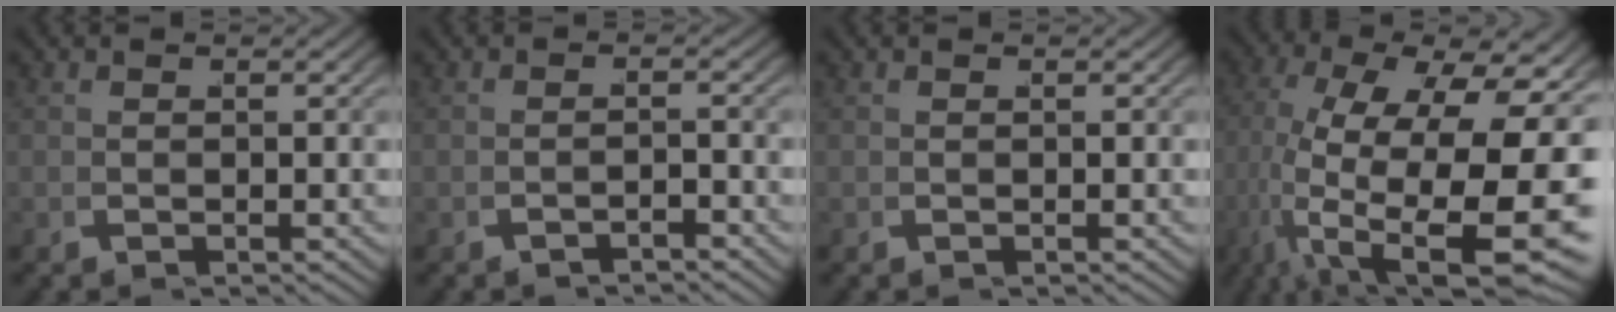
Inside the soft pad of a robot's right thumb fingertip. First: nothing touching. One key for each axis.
{"total": 1.4, "fx": -1.4, "fy": 0.0, "fz": 0.0, "tx": 0.001, "ty": 0.004, "tz": -0.024}
{"total": 0.0}
{"total": 19.3, "fx": -1.5, "fy": 11.1, "fz": 15.8, "tx": -0.319, "ty": -0.084, "tz": 0.039}